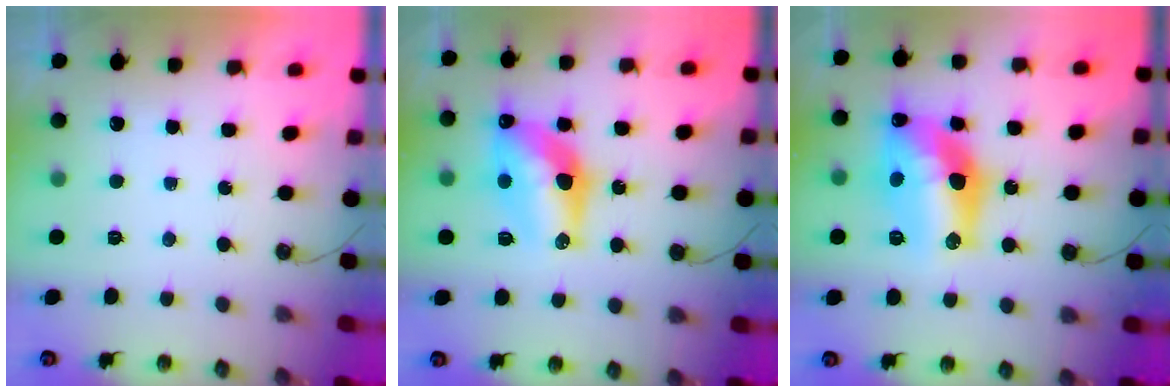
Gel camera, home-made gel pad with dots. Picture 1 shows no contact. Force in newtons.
{"total": 13.8, "press": 13.8, "slide": 0.8}
{"total": 17.0, "press": 17.0, "slide": 1.2}